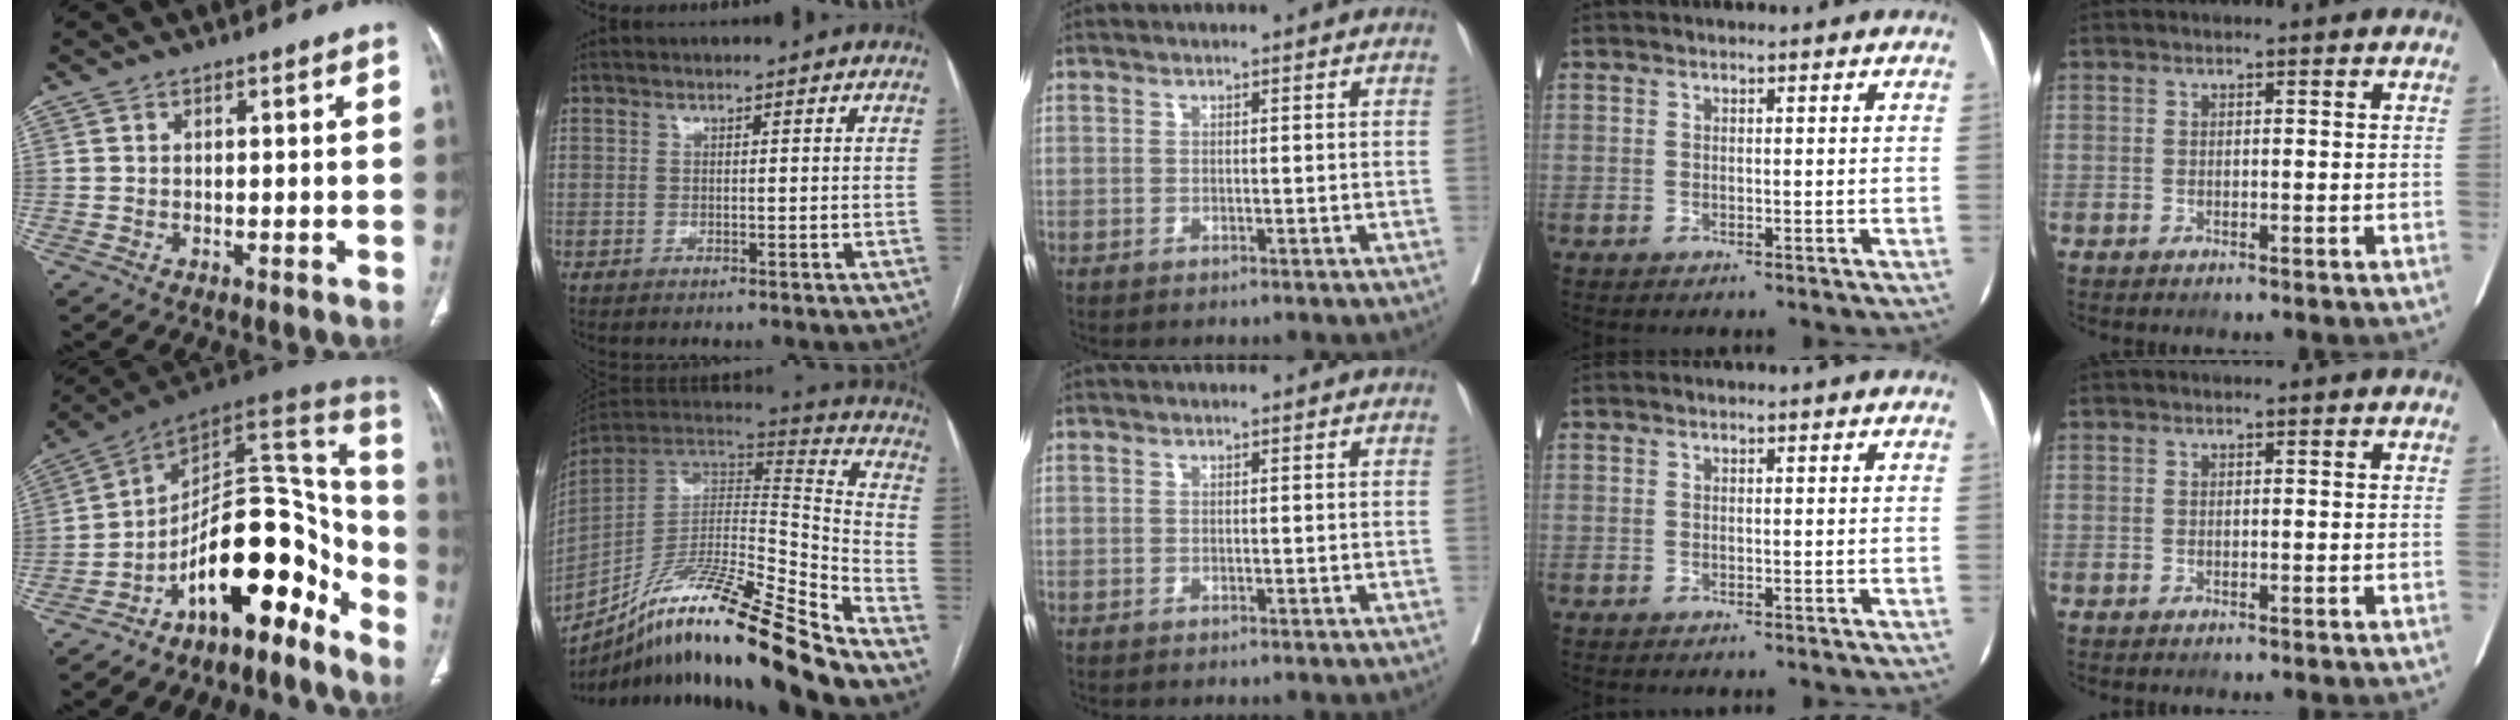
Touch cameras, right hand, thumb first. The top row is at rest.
{"thumb": {"total": 19.1, "force": [-11.5, 8.3, 12.9], "torque": [-0.140, 0.143, -0.189]}, "index": {"total": 24.2, "force": [-18.9, 0.3, 15.1], "torque": [-0.239, -0.018, -0.332]}}